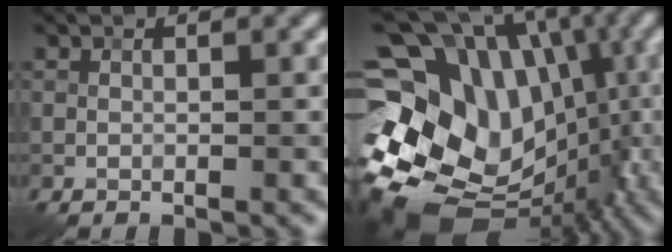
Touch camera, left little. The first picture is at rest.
{"total": 18.6, "force": [-2.5, 15.5, 9.9], "torque": [-0.158, 0.015, -0.036]}